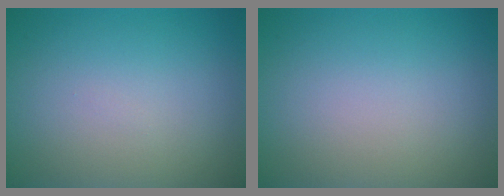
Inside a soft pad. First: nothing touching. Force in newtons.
{"total": 0.0}